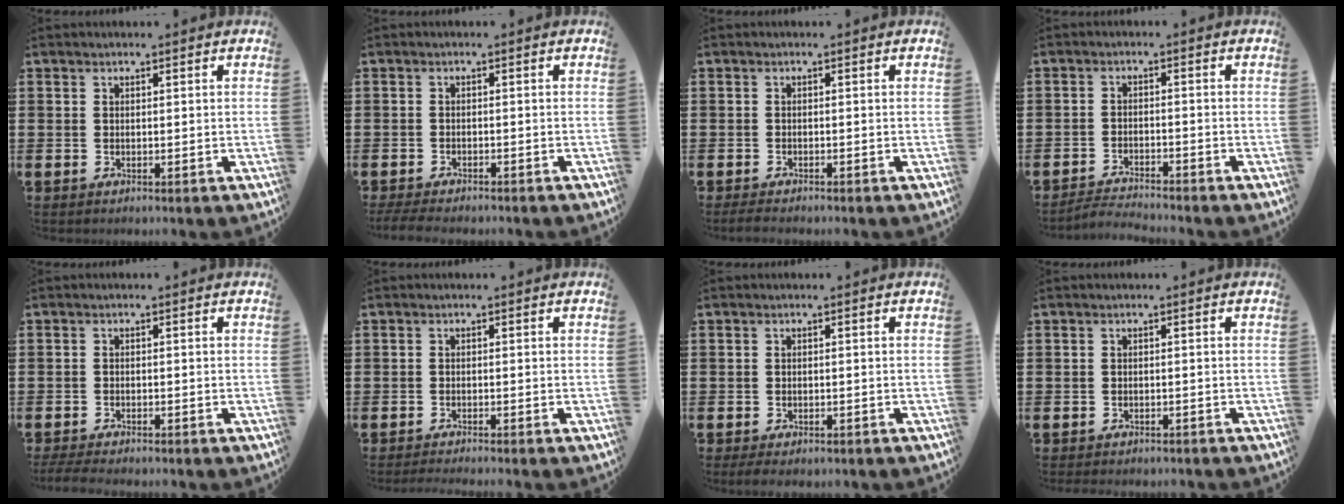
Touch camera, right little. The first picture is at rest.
{"total": 1.7, "force": [-1.5, 0.3, 0.6], "torque": [-0.012, 0.003, -0.031]}
{"total": 1.0, "force": [-0.9, 0.2, 0.5], "torque": [-0.010, 0.000, -0.019]}
{"total": 2.3, "force": [-2.3, -0.1, 0.0], "torque": [-0.004, 0.004, -0.048]}
{"total": 1.8, "force": [-1.7, 0.2, 0.6], "torque": [-0.010, 0.003, -0.034]}
{"total": 0.9, "force": [-0.9, -0.2, 0.2], "torque": [-0.002, -0.002, -0.017]}
{"total": 0.9, "force": [-0.6, 0.3, 0.5], "torque": [-0.011, 0.000, -0.013]}
{"total": 0.7, "force": [-0.7, 0.1, 0.0], "torque": [-0.002, 0.000, -0.016]}